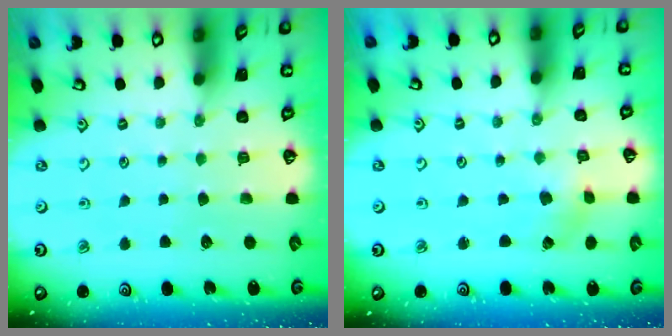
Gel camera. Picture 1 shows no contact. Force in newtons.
{"total": 1.2, "press": 1.2, "slide": 0.2}